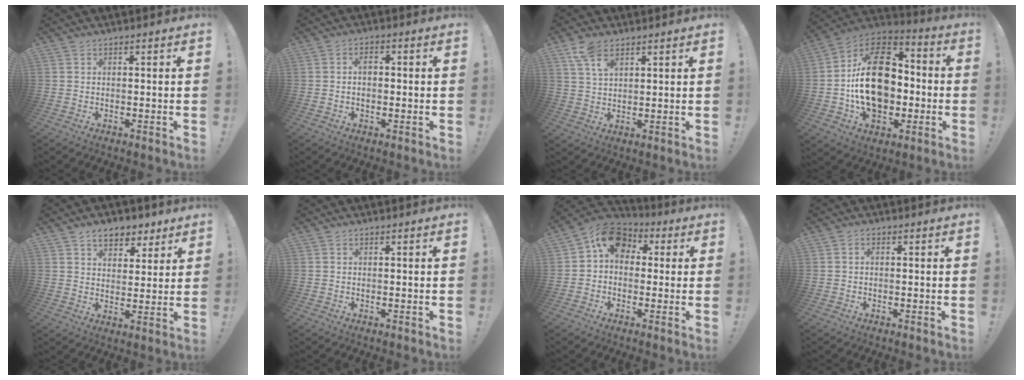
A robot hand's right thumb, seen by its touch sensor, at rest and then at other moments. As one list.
[{"total": 2.5, "force": [-0.1, 1.5, 2.0], "torque": [-0.023, 0.003, -0.006]}, {"total": 6.7, "force": [4.2, 3.0, 4.2], "torque": [-0.078, -0.016, 0.079]}, {"total": 24.7, "force": [-0.7, 17.0, 17.9], "torque": [-0.297, 0.025, -0.001]}, {"total": 8.5, "force": [5.5, 5.3, 3.7], "torque": [-0.045, -0.029, 0.101]}, {"total": 0.0}, {"total": 11.2, "force": [2.7, 8.5, 6.7], "torque": [-0.107, 0.011, 0.058]}, {"total": 0.9, "force": [0.0, 0.6, 0.7], "torque": [-0.019, 0.006, 0.000]}]